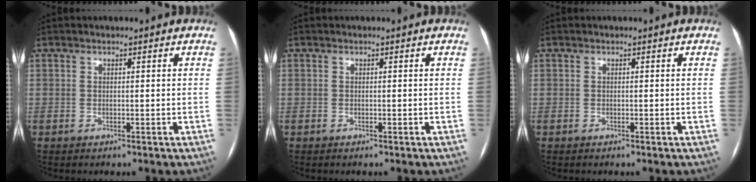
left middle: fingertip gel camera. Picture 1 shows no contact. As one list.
[{"total": 0.0}, {"total": 0.0}]